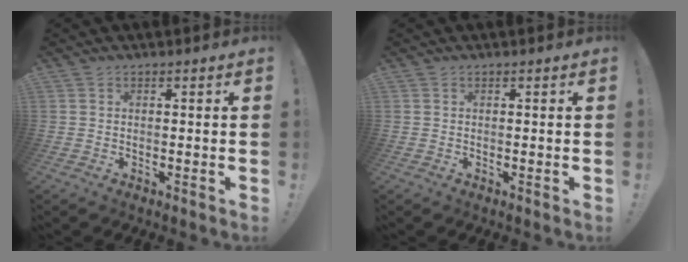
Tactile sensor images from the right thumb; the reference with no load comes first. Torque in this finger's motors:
{"motor_torque": [0.00, 0.00, -0.02, 0.00, 0.00]}